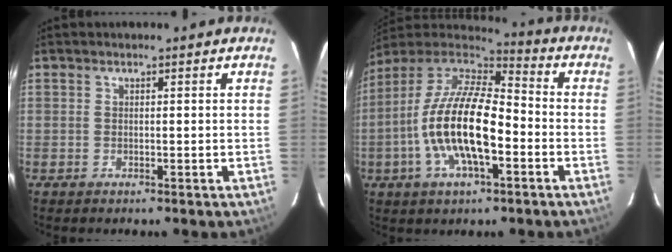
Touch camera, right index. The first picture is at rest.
{"total": 18.5, "force": [-4.8, 7.0, 16.5], "torque": [-0.323, -0.008, -0.094]}